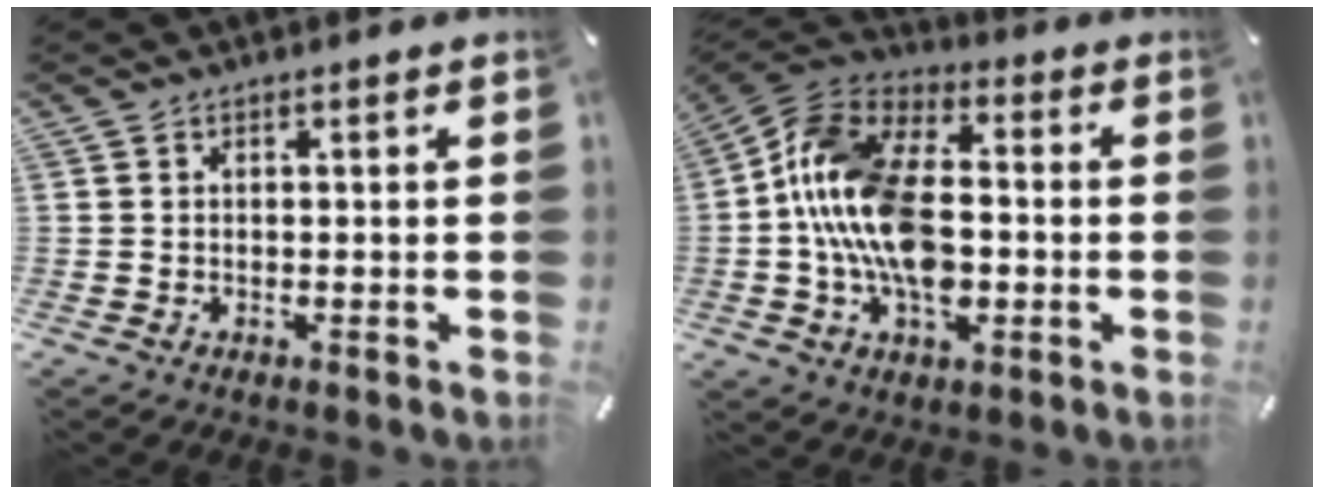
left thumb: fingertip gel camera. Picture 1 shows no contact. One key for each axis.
{"total": 18.8, "fx": -2.8, "fy": 12.1, "fz": 14.0, "tx": -0.306, "ty": 0.014, "tz": -0.052}